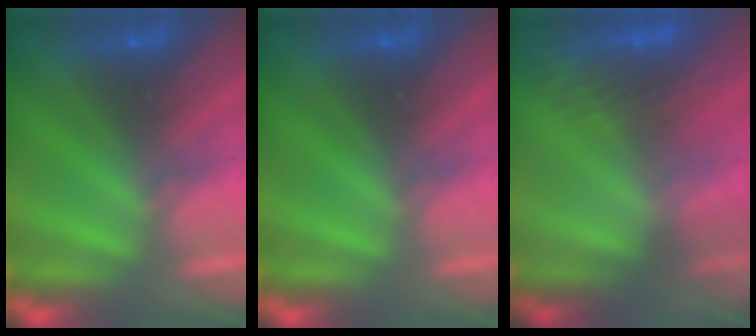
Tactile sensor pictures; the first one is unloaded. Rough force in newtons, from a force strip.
{"total": 0.0}
{"total": 2.8}